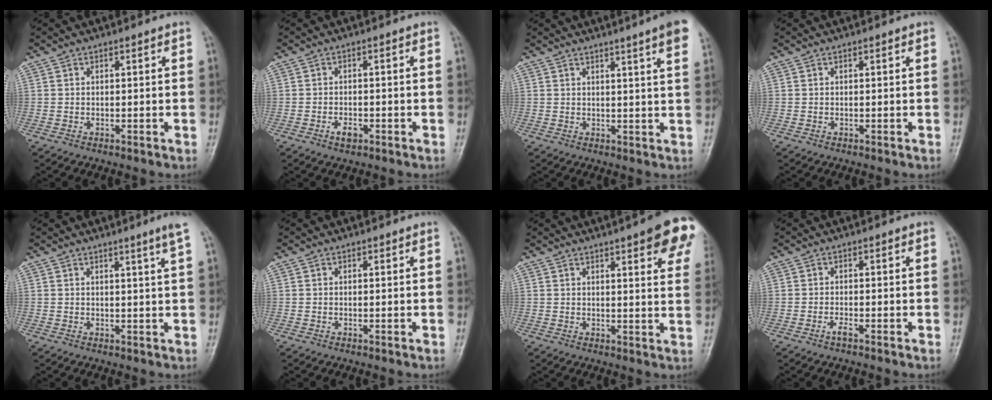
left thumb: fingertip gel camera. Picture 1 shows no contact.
{"total": 2.5, "force": [-1.6, 1.3, 1.5], "torque": [-0.025, 0.013, -0.027]}
{"total": 6.9, "force": [4.4, -0.2, 5.4], "torque": [-0.062, -0.012, 0.044]}
{"total": 0.0}
{"total": 3.3, "force": [2.0, -1.0, 2.4], "torque": [-0.037, -0.015, 0.030]}
{"total": 0.0}
{"total": 12.7, "force": [6.7, 3.0, 10.3], "torque": [-0.100, -0.021, 0.070]}
{"total": 1.5, "force": [-1.2, 0.1, 1.0], "torque": [-0.023, 0.009, -0.025]}